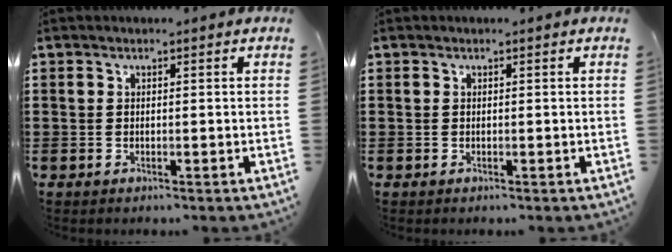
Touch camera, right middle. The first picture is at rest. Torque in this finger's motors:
{"motor_torque": [-0.02, 0.03, 0.03, -0.01]}